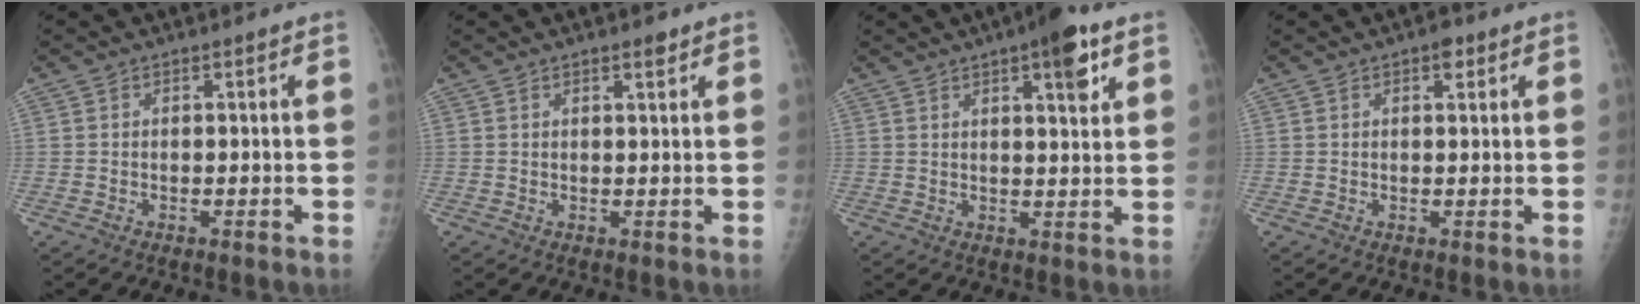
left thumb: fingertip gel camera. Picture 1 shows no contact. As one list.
[{"total": 1.9, "force": [1.3, 0.6, 1.2], "torque": [-0.012, -0.007, 0.018]}, {"total": 8.3, "force": [4.3, 2.2, 6.7], "torque": [-0.082, -0.016, 0.056]}, {"total": 2.4, "force": [1.3, 1.2, 1.6], "torque": [-0.014, -0.003, 0.015]}]